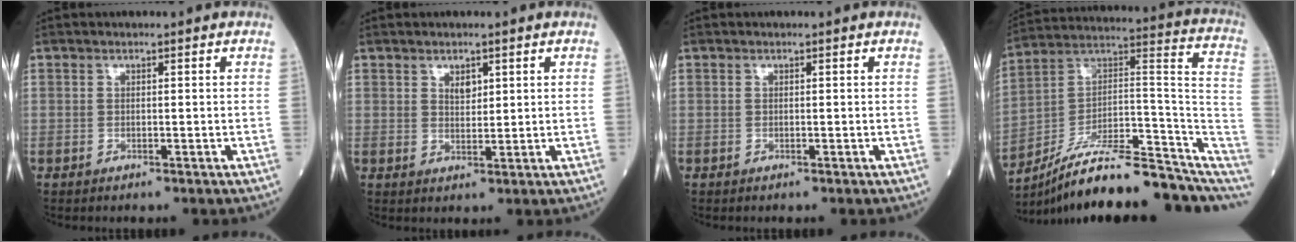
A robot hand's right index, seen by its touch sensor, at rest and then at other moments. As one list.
[{"total": 2.2, "force": [1.2, 1.1, 1.5], "torque": [-0.025, -0.002, 0.024]}, {"total": 0.0}, {"total": 22.6, "force": [-17.6, 5.5, 13.1], "torque": [-0.136, 0.046, -0.272]}]